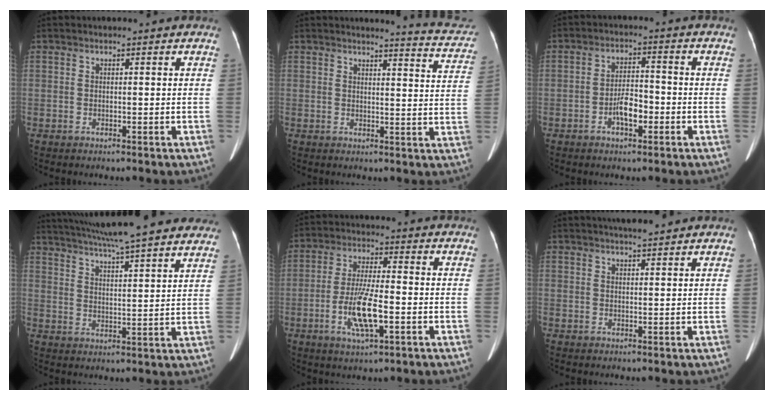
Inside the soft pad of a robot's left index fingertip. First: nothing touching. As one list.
[{"total": 8.9, "force": [8.7, 0.4, 1.9], "torque": [-0.015, -0.042, 0.075]}, {"total": 4.2, "force": [-1.8, 1.5, 3.4], "torque": [-0.064, 0.007, -0.034]}, {"total": 24.3, "force": [21.2, 2.1, 11.7], "torque": [-0.194, 0.009, 0.283]}, {"total": 8.5, "force": [-2.6, 1.5, 7.9], "torque": [-0.158, -0.007, -0.049]}, {"total": 4.1, "force": [3.6, 0.1, 1.8], "torque": [-0.025, 0.011, 0.052]}]